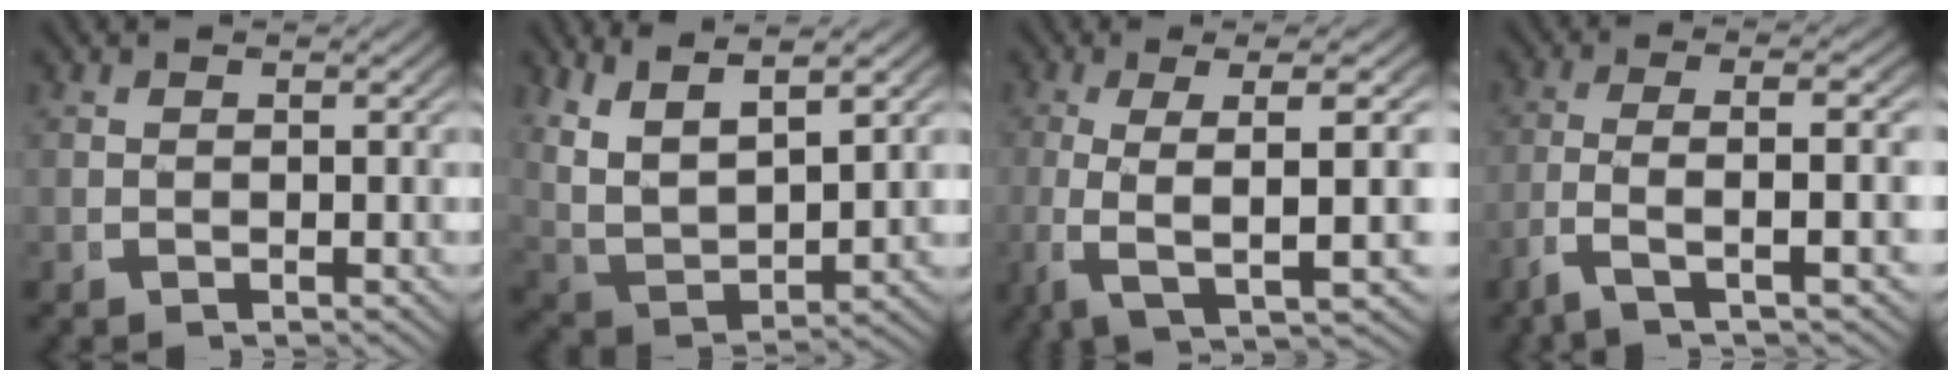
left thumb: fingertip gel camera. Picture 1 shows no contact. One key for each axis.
{"total": 9.6, "fx": 3.3, "fy": 6.4, "fz": 6.4, "tx": -0.152, "ty": -0.015, "tz": 0.061}
{"total": 8.8, "fx": -0.5, "fy": 2.6, "fz": 8.3, "tx": -0.164, "ty": -0.014, "tz": 0.004}
{"total": 6.3, "fx": -2.0, "fy": 1.6, "fz": 5.7, "tx": -0.128, "ty": -0.009, "tz": -0.028}